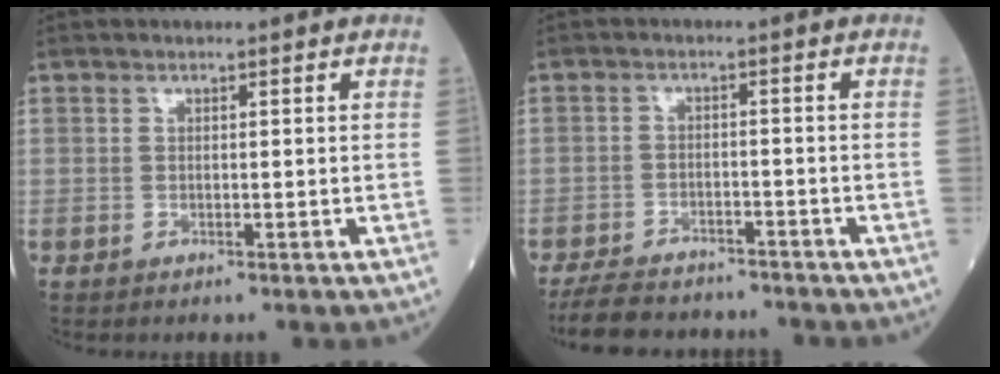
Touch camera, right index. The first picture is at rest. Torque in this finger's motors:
{"motor_torque": [0.80, -0.83, 0.10, 0.02]}